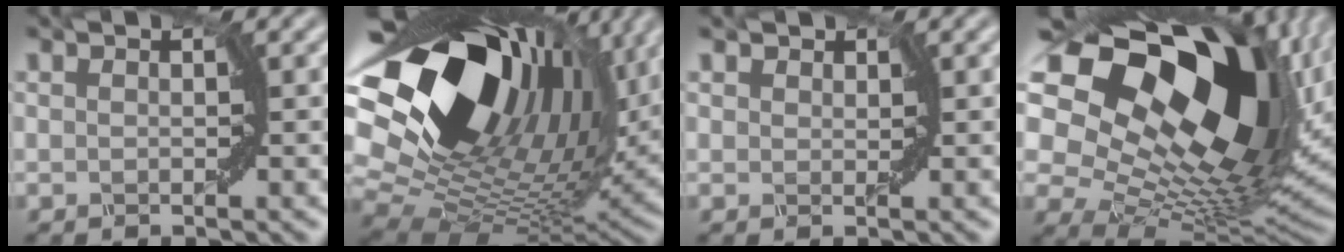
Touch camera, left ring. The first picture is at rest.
{"total": 19.6, "force": [7.0, 11.9, 13.9], "torque": [-0.266, 0.029, 0.122]}
{"total": 0.9, "force": [0.7, 0.5, 0.2], "torque": [-0.010, 0.001, 0.009]}
{"total": 20.0, "force": [7.0, 11.8, 14.6], "torque": [-0.255, 0.019, 0.132]}